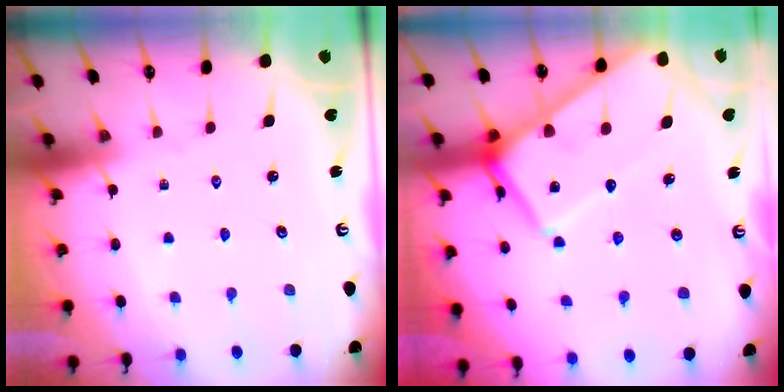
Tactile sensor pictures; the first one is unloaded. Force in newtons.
{"total": 15.3, "press": 15.2, "slide": 1.7}